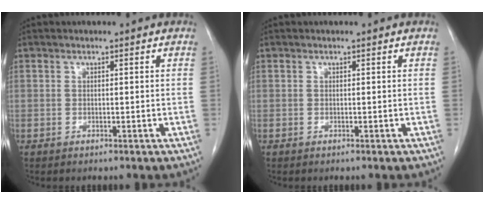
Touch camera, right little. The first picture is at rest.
{"total": 0.0}